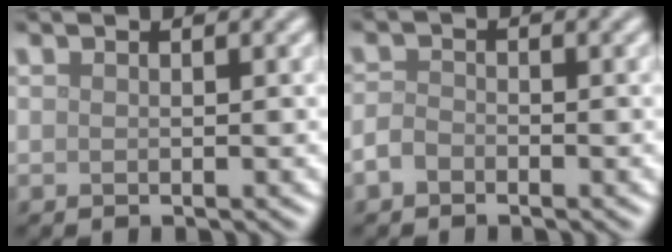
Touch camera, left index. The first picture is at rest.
{"total": 1.5, "force": [-1.0, 0.9, 0.7], "torque": [-0.012, 0.002, -0.023]}